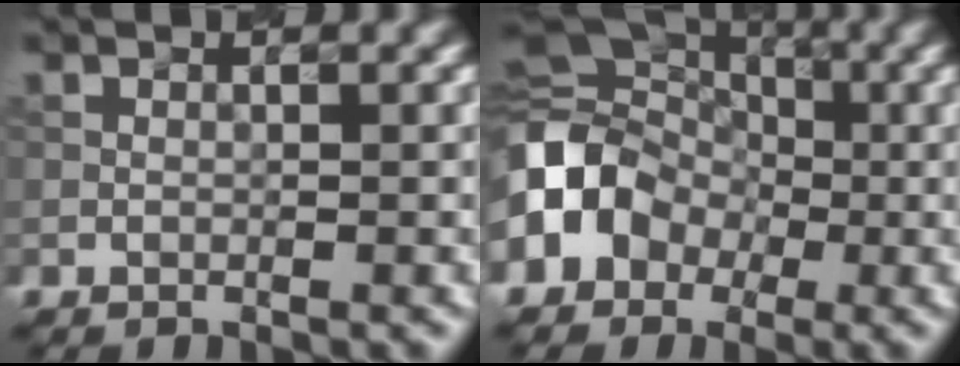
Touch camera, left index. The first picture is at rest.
{"total": 10.6, "force": [-1.7, 8.9, 5.4], "torque": [-0.090, 0.006, -0.070]}